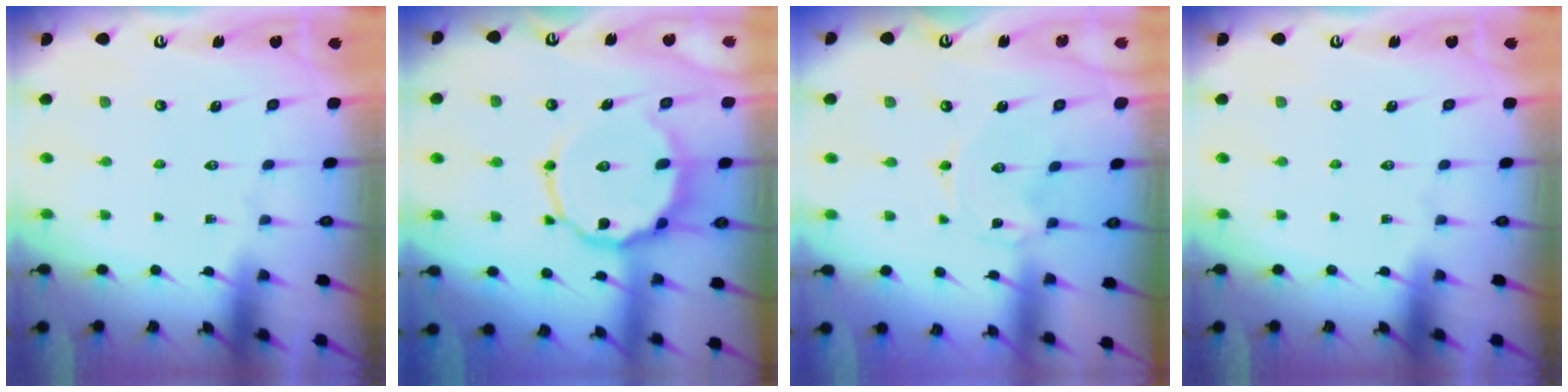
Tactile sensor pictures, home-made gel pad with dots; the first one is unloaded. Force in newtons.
{"total": 12.8, "press": 12.7, "slide": 2.0}
{"total": 0.0}
{"total": 0.0}